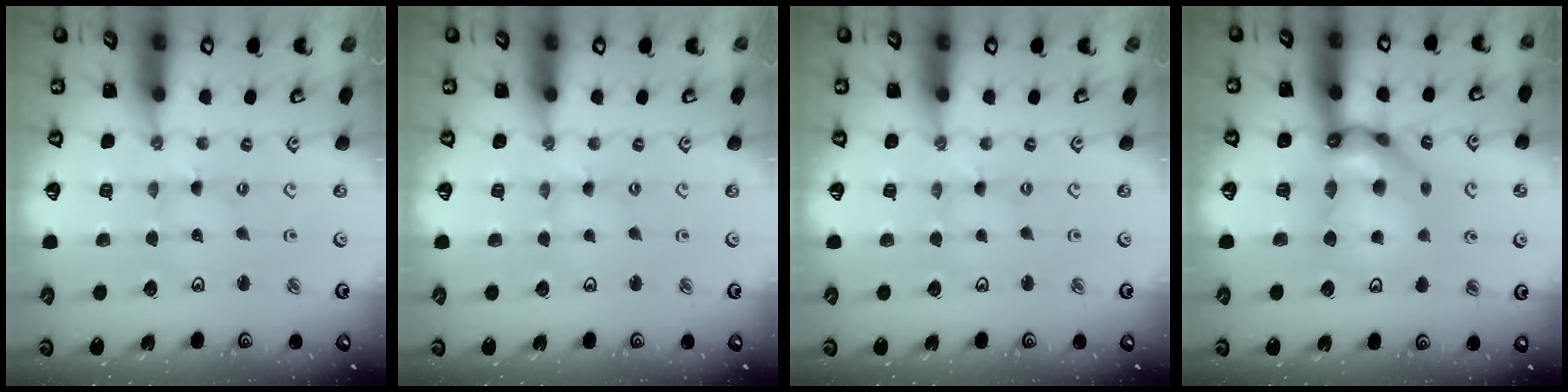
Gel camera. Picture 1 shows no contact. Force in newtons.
{"total": 1.7, "press": 1.7, "slide": 0.3}
{"total": 0.0}
{"total": 14.1, "press": 14.0, "slide": 1.4}